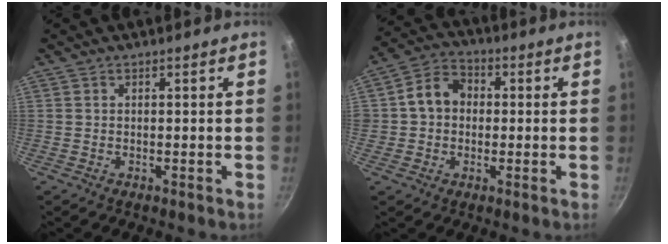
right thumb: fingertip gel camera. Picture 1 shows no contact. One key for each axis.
{"total": 8.0, "fx": 0.4, "fy": 6.8, "fz": 4.2, "tx": -0.039, "ty": 0.019, "tz": -0.009}